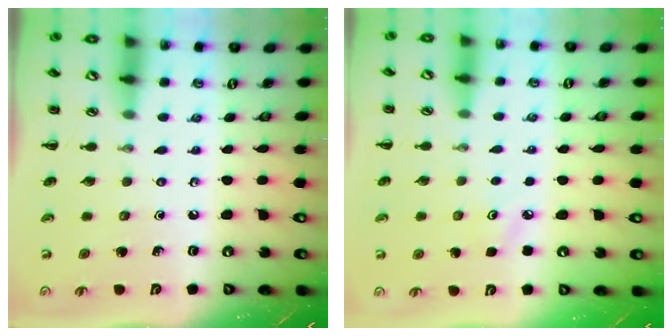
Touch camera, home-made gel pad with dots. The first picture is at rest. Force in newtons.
{"total": 2.8, "press": 2.7, "slide": 0.8}